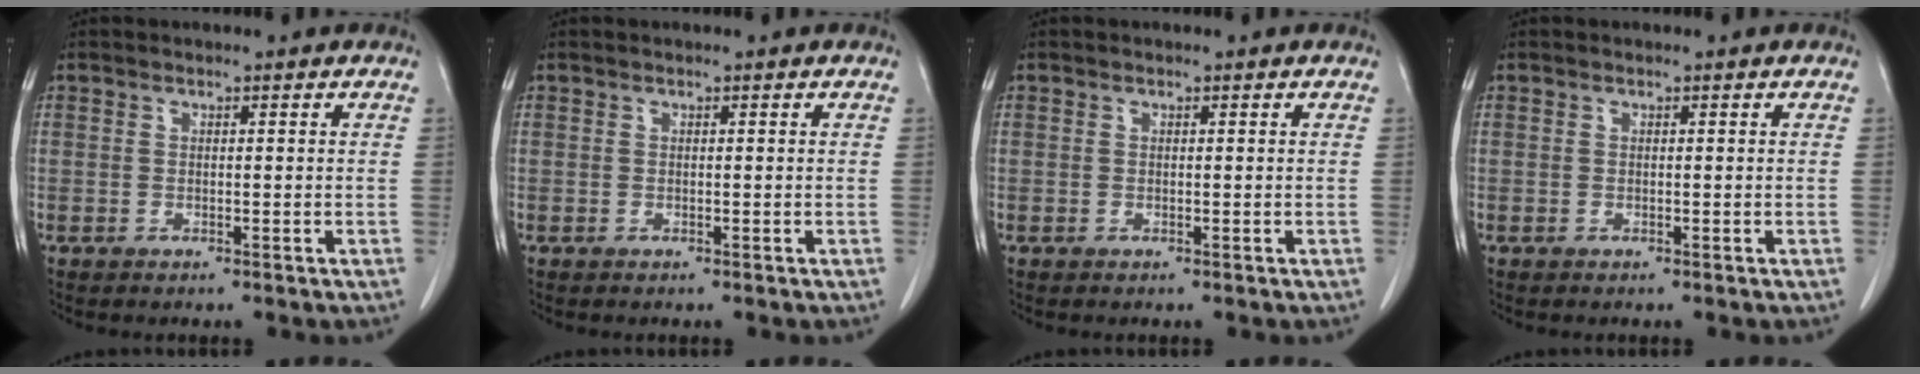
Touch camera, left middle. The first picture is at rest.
{"total": 0.0}
{"total": 0.0}
{"total": 0.0}